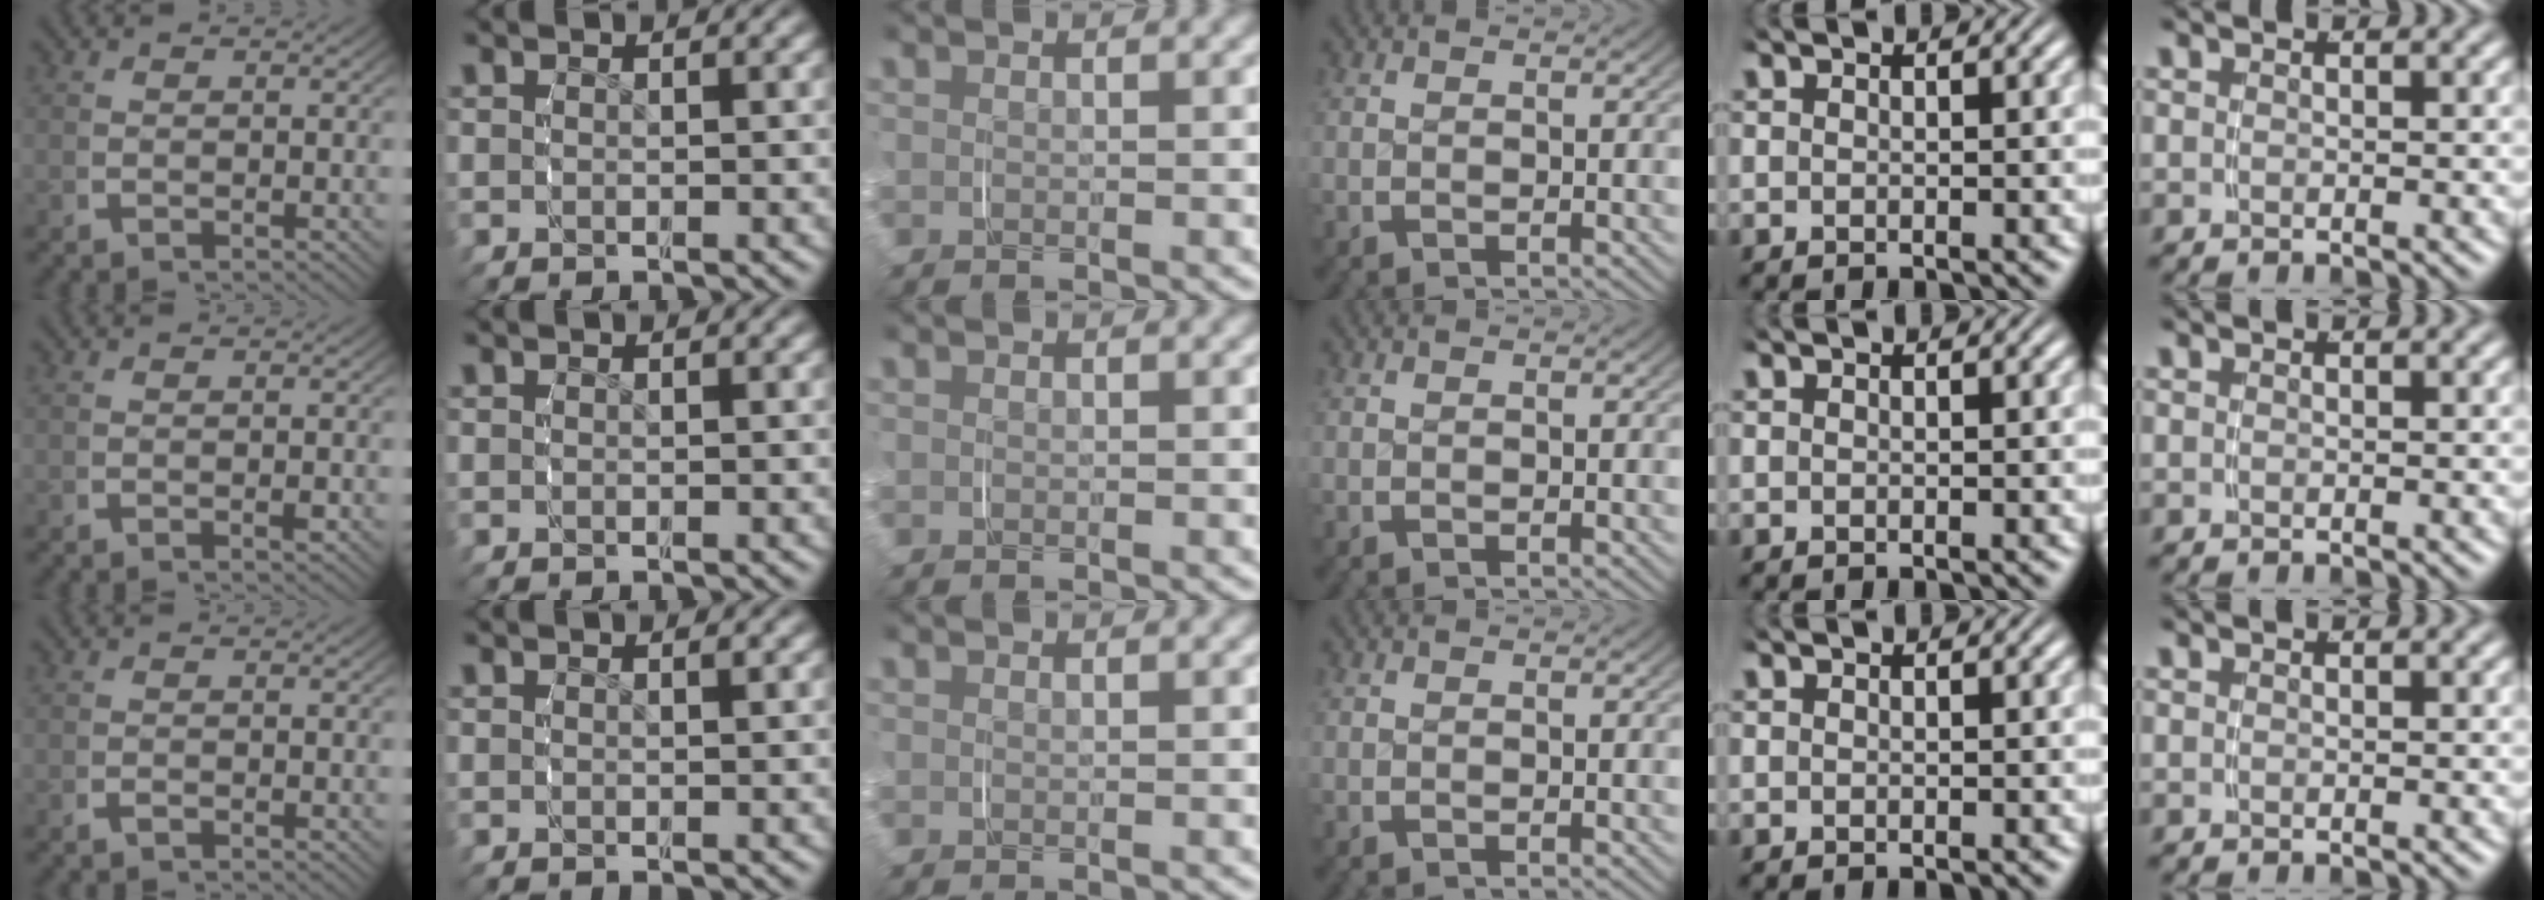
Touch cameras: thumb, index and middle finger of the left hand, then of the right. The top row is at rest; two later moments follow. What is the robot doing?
{"motion": "grasp_and_lifting", "object": "pen bag"}